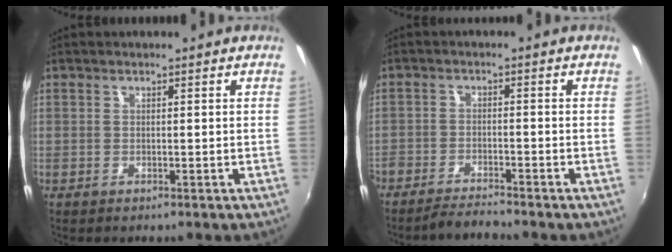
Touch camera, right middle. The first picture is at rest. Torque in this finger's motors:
{"motor_torque": [1.13, -1.01, 0.21, 0.14]}